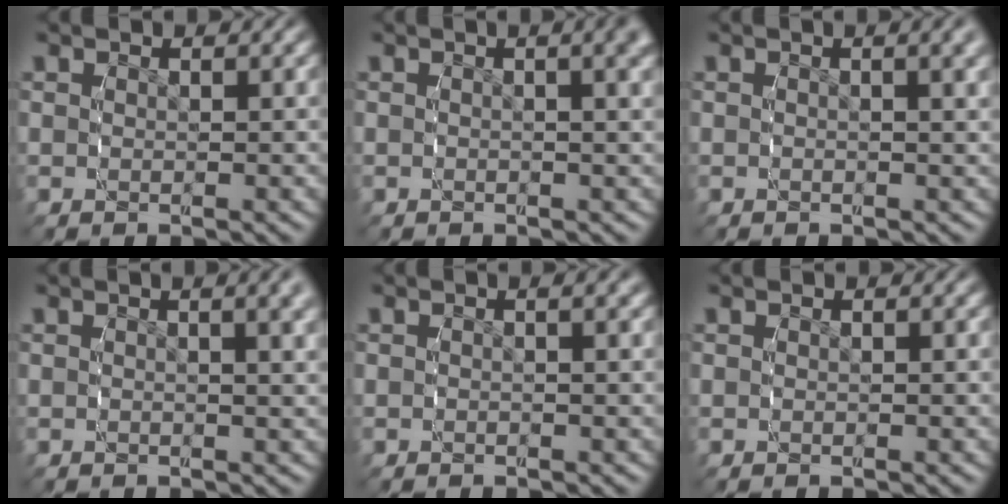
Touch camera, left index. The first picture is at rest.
{"total": 1.9, "force": [0.6, 0.2, 1.8], "torque": [-0.018, 0.003, 0.005]}
{"total": 1.2, "force": [0.4, -0.2, 1.1], "torque": [-0.011, 0.002, 0.003]}
{"total": 2.0, "force": [0.9, 0.0, 1.7], "torque": [-0.018, 0.006, 0.010]}
{"total": 0.6, "force": [-0.5, -0.3, 0.2], "torque": [-0.001, 0.001, -0.009]}
{"total": 0.0}